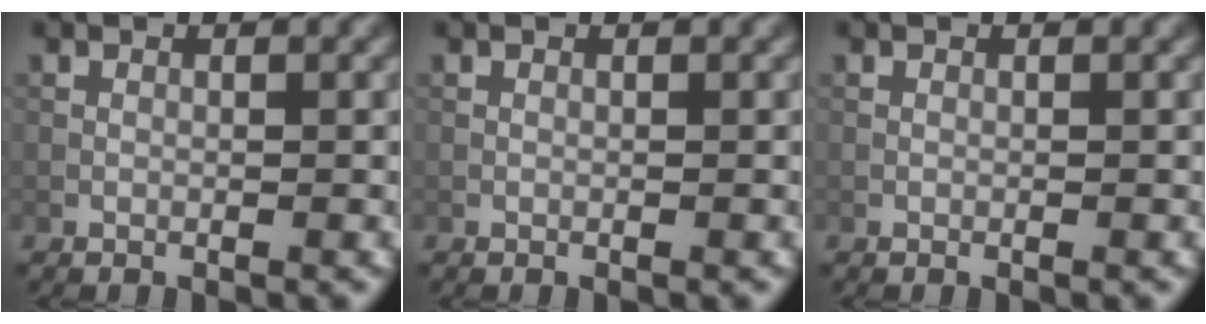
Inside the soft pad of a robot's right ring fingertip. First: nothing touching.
{"total": 0.0}
{"total": 0.0}